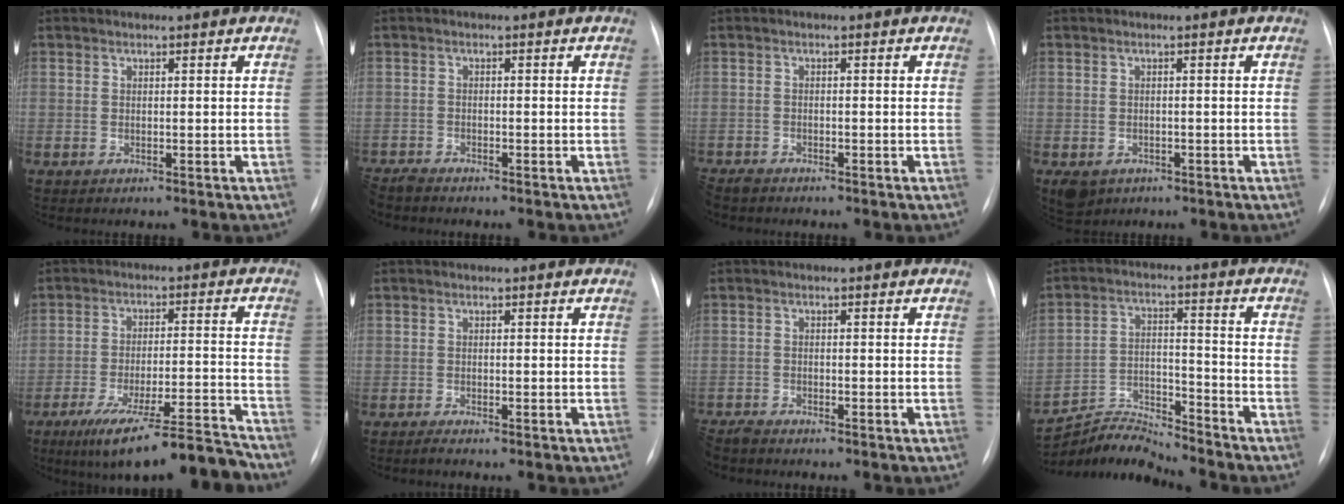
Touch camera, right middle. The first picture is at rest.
{"total": 2.7, "force": [-2.7, 0.3, 0.5], "torque": [-0.007, -0.013, -0.051]}
{"total": 2.8, "force": [-2.6, 1.0, 0.6], "torque": [-0.009, -0.007, -0.046]}
{"total": 4.5, "force": [-2.5, 3.4, 1.5], "torque": [-0.022, -0.003, -0.031]}
{"total": 14.6, "force": [-12.4, -0.2, 7.7], "torque": [-0.105, 0.008, -0.199]}
{"total": 0.8, "force": [-0.6, 0.0, 0.4], "torque": [-0.010, -0.002, -0.011]}
{"total": 2.7, "force": [-2.7, 0.2, 0.5], "torque": [-0.007, -0.013, -0.052]}
{"total": 8.7, "force": [-8.7, -0.4, -0.2], "torque": [-0.002, 0.023, -0.160]}